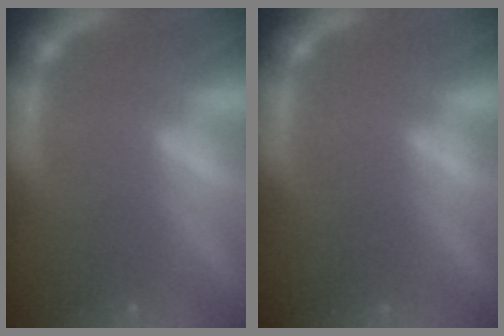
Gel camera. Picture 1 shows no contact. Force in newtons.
{"total": 0.0}